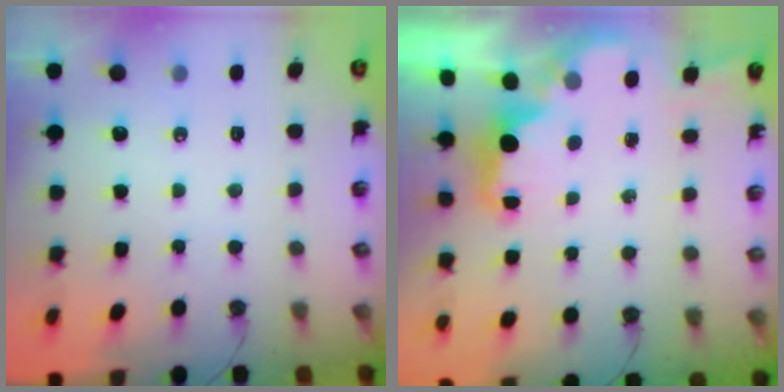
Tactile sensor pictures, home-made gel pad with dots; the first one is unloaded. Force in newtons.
{"total": 1.8, "press": 1.7, "slide": 0.6}